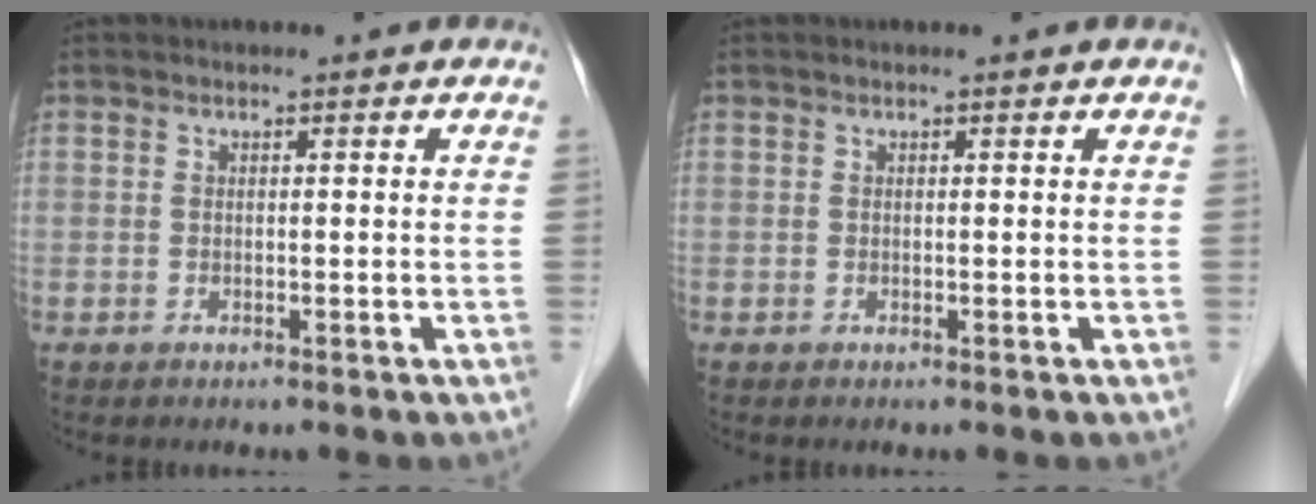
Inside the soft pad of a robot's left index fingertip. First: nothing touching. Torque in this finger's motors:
{"motor_torque": [-0.38, 0.05, -0.04, -0.01]}